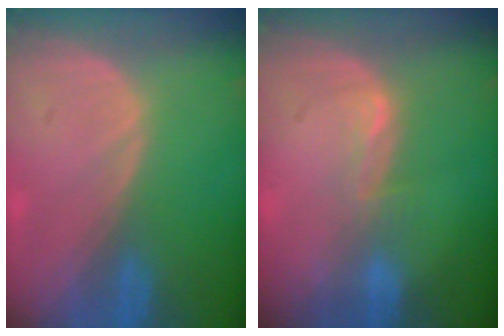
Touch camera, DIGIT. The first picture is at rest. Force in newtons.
{"total": 2.0, "press": 2.0, "slide": 0.3}